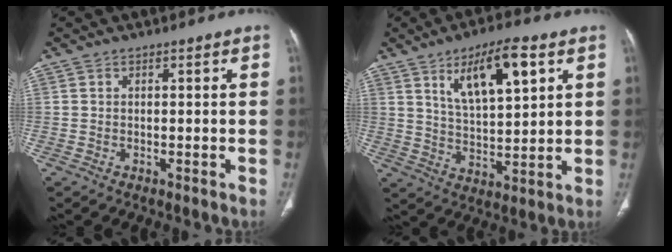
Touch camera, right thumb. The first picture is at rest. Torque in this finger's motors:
{"motor_torque": [0.11, 0.12, 0.38, 0.37, 0.10]}